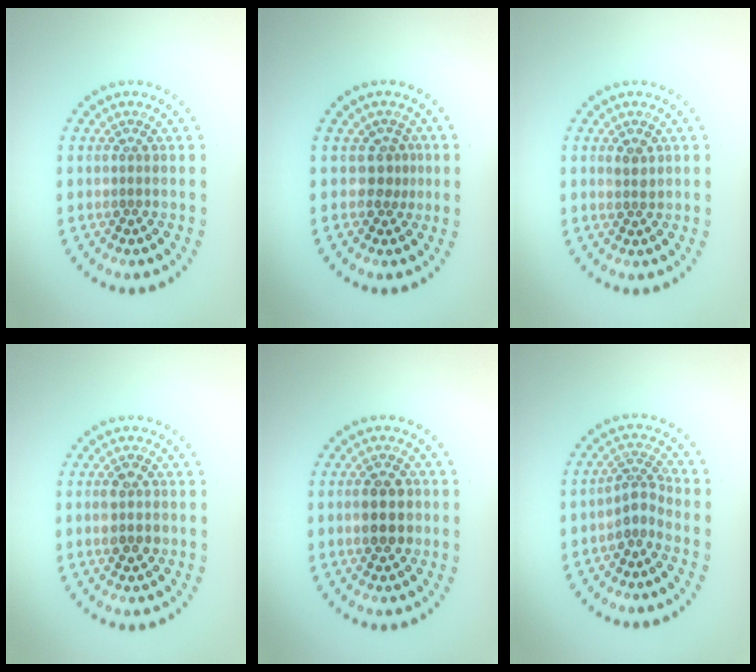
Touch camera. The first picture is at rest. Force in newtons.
{"total": 1.9, "press": 1.4, "slide": 1.3}
{"total": 1.3, "press": 1.2, "slide": 0.6}
{"total": 2.8, "press": 2.8, "slide": 0.1}
{"total": 3.6, "press": 3.6, "slide": 0.2}
{"total": 2.3, "press": 1.6, "slide": 1.6}